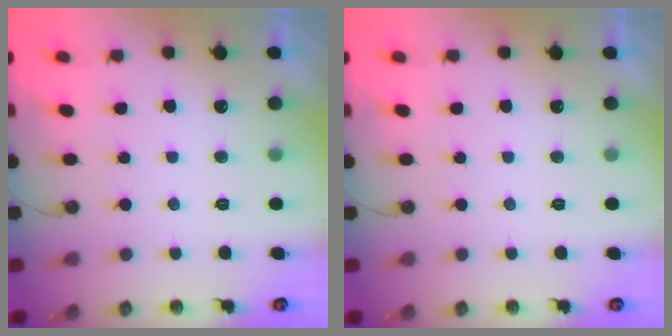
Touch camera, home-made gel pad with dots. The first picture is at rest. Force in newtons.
{"total": 0.0}